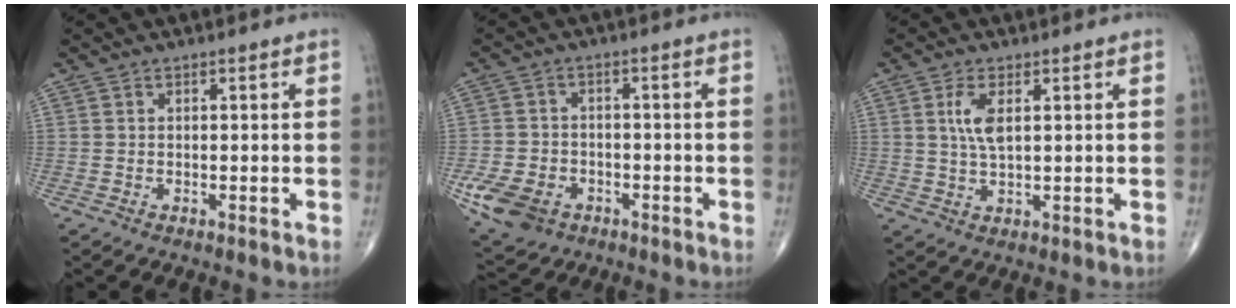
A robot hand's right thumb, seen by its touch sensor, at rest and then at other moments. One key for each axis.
{"total": 9.7, "fx": -4.2, "fy": 7.2, "fz": 5.0, "tx": -0.096, "ty": 0.016, "tz": -0.066}
{"total": 4.6, "fx": 1.3, "fy": 1.8, "fz": 4.1, "tx": -0.086, "ty": -0.005, "tz": 0.026}